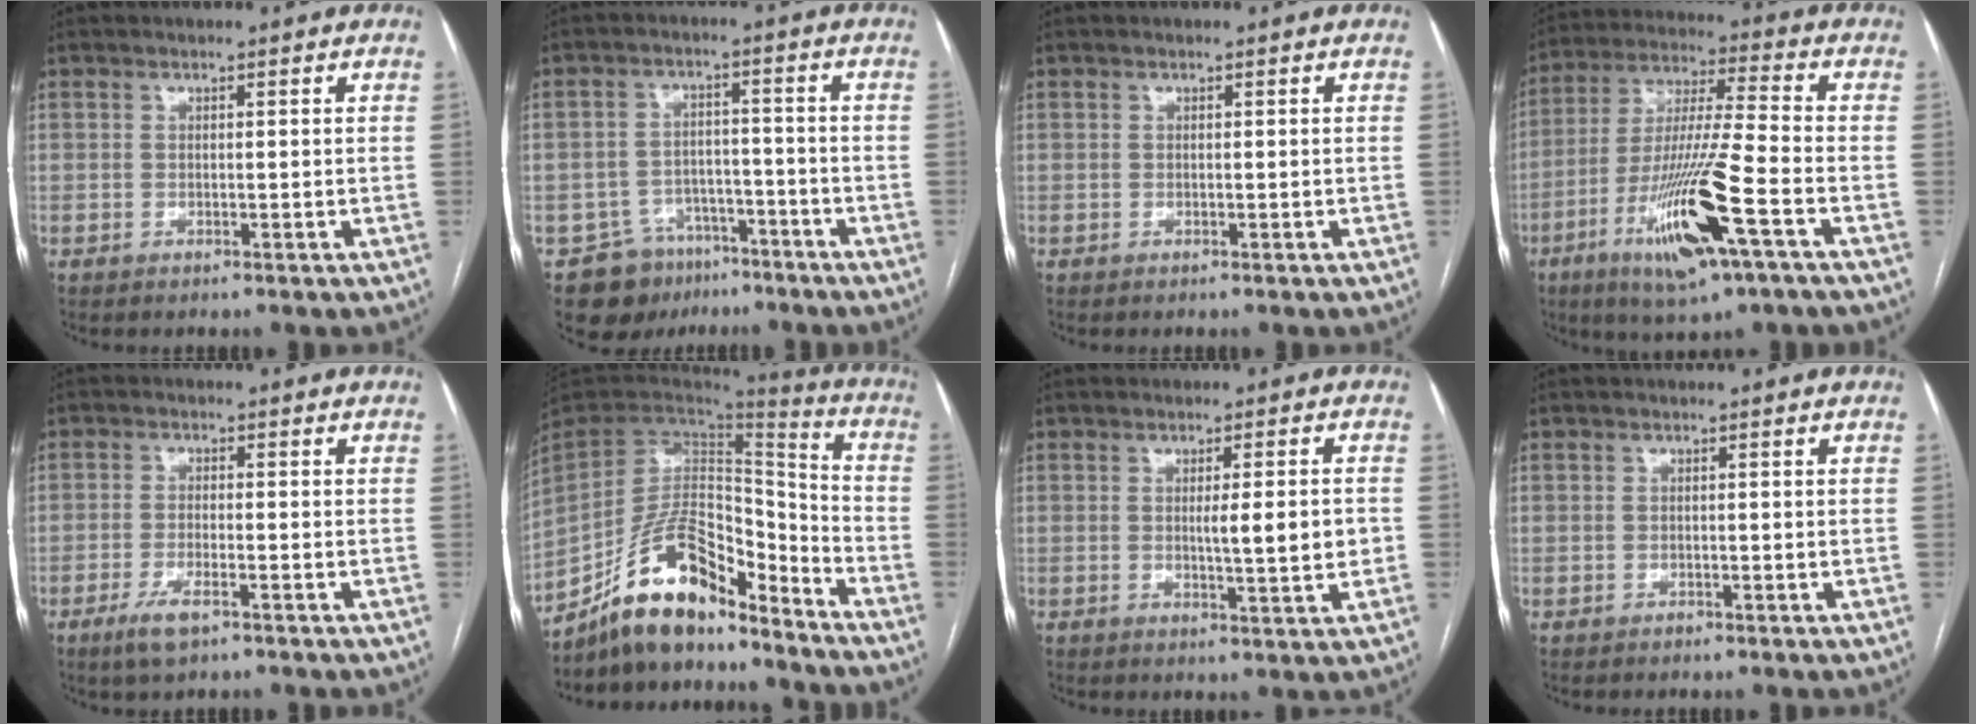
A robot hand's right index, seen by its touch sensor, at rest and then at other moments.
{"total": 9.7, "force": [-6.4, 7.1, 1.8], "torque": [-0.031, 0.026, -0.092]}
{"total": 0.0}
{"total": 16.5, "force": [-7.2, 1.0, 14.8], "torque": [-0.297, -0.023, -0.128]}
{"total": 4.1, "force": [-2.5, 1.0, 3.1], "torque": [-0.068, -0.005, -0.044]}
{"total": 16.2, "force": [-12.8, 5.8, 8.1], "torque": [-0.142, 0.037, -0.228]}
{"total": 5.4, "force": [0.0, 0.6, 5.4], "torque": [-0.079, -0.005, -0.001]}
{"total": 0.5, "force": [-0.2, 0.4, 0.0], "torque": [-0.001, 0.004, -0.005]}